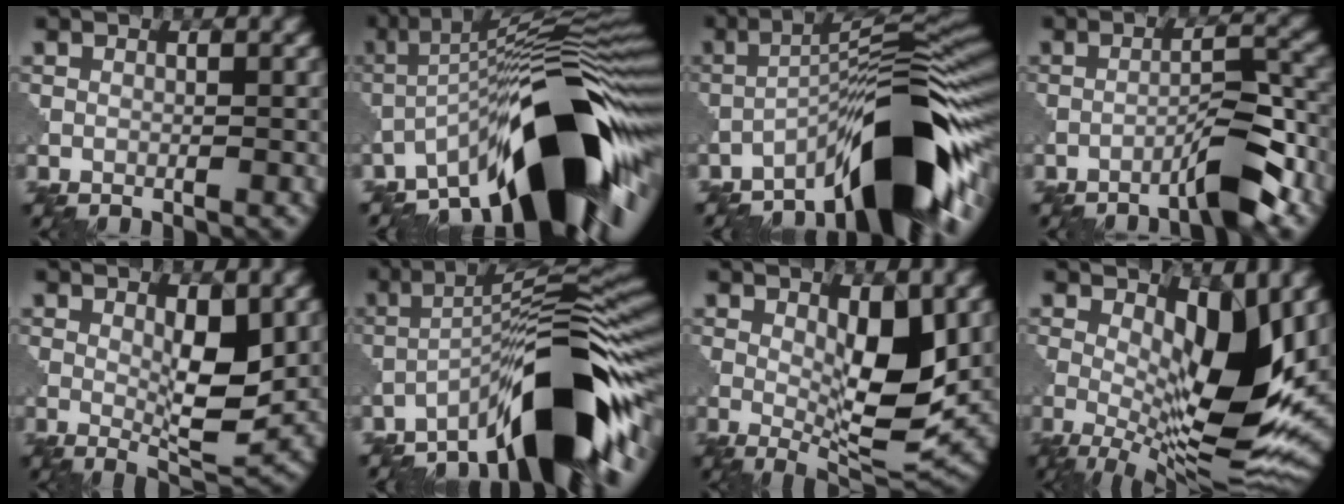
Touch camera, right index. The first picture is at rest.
{"total": 15.2, "force": [-7.1, 3.9, 12.8], "torque": [-0.190, 0.021, -0.119]}
{"total": 12.8, "force": [-7.7, 2.5, 9.9], "torque": [-0.134, 0.017, -0.129]}
{"total": 4.0, "force": [-3.0, 0.3, 2.6], "torque": [-0.040, 0.016, -0.051]}
{"total": 4.9, "force": [1.1, 1.4, 4.5], "torque": [-0.073, -0.010, 0.025]}
{"total": 12.5, "force": [-7.4, 2.7, 9.8], "torque": [-0.131, 0.022, -0.126]}
{"total": 7.4, "force": [1.2, 2.4, 6.9], "torque": [-0.105, -0.011, 0.029]}
{"total": 11.1, "force": [1.7, 4.1, 10.2], "torque": [-0.164, -0.014, 0.034]}